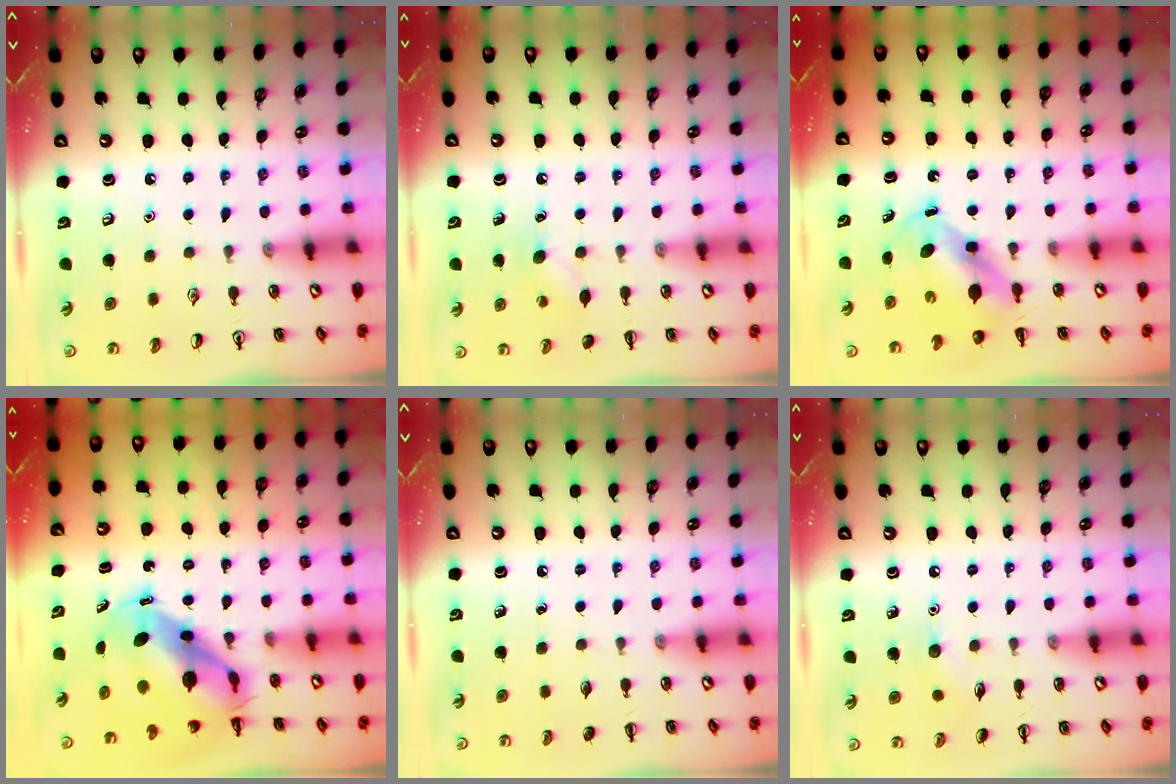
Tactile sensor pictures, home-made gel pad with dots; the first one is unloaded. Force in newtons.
{"total": 5.5, "press": 5.3, "slide": 1.3}
{"total": 5.7, "press": 5.7, "slide": 1.0}
{"total": 8.7, "press": 8.3, "slide": 2.5}
{"total": 0.0}
{"total": 5.6, "press": 5.4, "slide": 1.7}